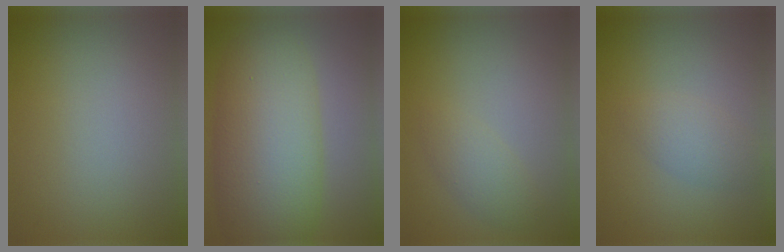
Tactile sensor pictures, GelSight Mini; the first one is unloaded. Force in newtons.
{"total": 9.5, "press": 9.5, "slide": 0.5}
{"total": 1.7, "press": 1.7, "slide": 0.1}
{"total": 2.0, "press": 2.0, "slide": 0.1}